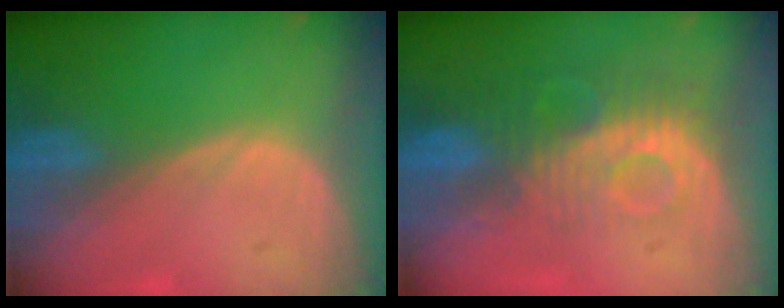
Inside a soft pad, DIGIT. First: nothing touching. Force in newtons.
{"total": 9.2, "press": 8.1, "slide": 4.3}